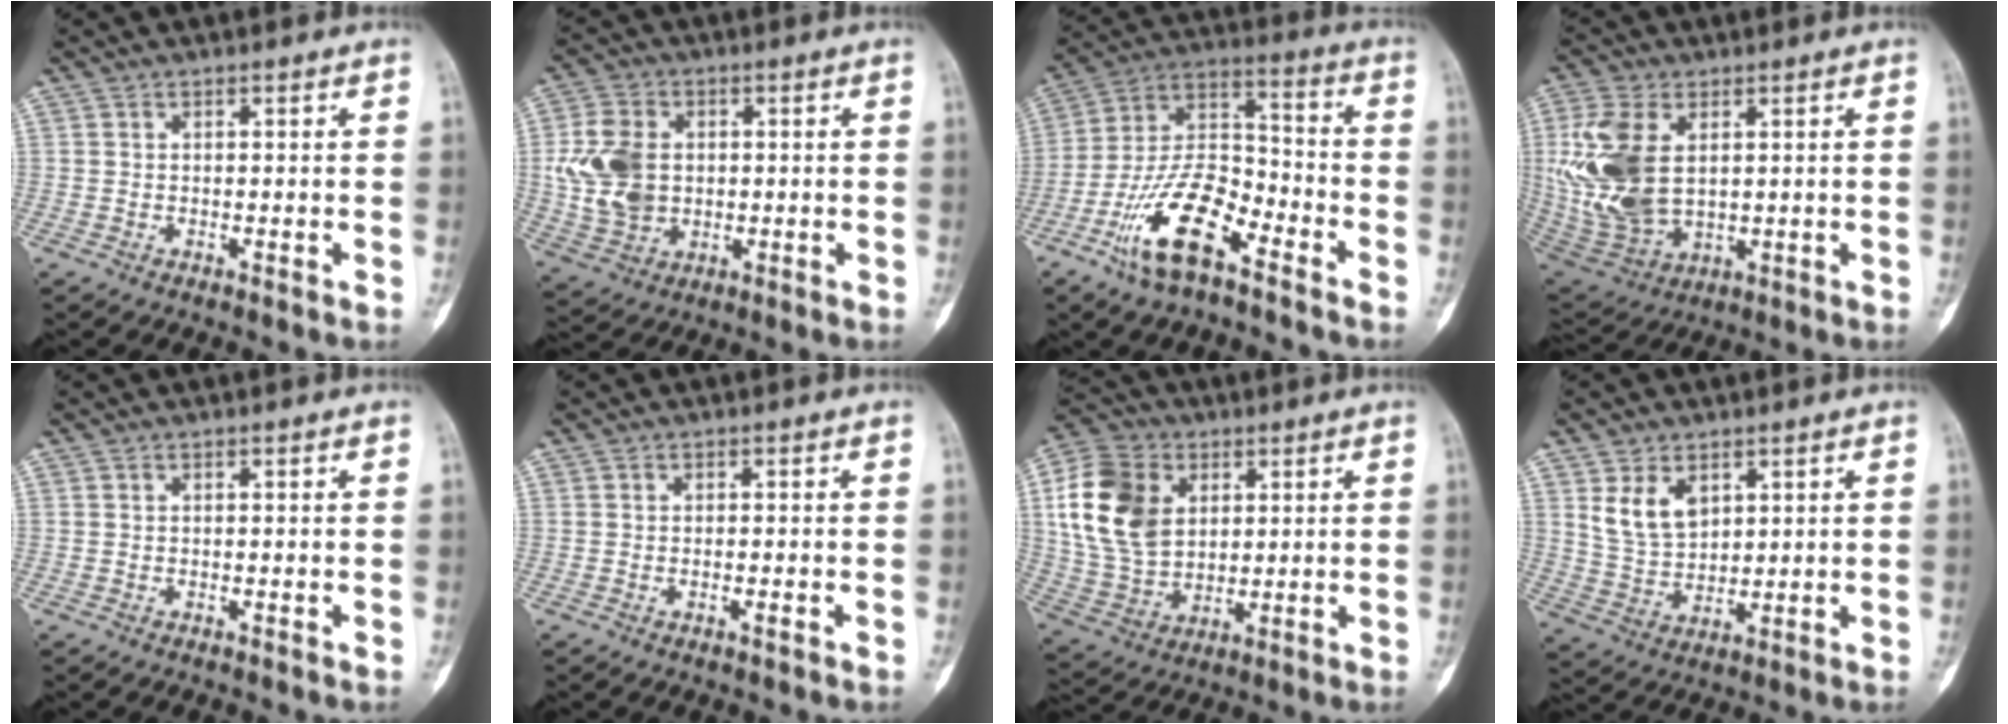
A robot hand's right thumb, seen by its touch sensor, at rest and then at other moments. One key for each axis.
{"total": 11.6, "fx": 0.7, "fy": 8.6, "fz": 7.7, "tx": -0.145, "ty": 0.002, "tz": 0.021}
{"total": 15.8, "fx": -8.9, "fy": 6.5, "fz": 11.4, "tx": -0.204, "ty": 0.064, "tz": -0.173}
{"total": 16.1, "fx": 2.6, "fy": 9.9, "fz": 12.4, "tx": -0.264, "ty": -0.014, "tz": 0.064}
{"total": 0.0}
{"total": 0.9, "fx": -0.4, "fy": 0.2, "fz": 0.8, "tx": -0.013, "ty": 0.004, "tz": -0.005}
{"total": 16.6, "fx": 4.1, "fy": 12.1, "fz": 10.5, "tx": -0.191, "ty": -0.004, "tz": 0.080}
{"total": 7.8, "fx": 3.5, "fy": 5.0, "fz": 4.8, "tx": -0.070, "ty": -0.019, "tz": 0.078}